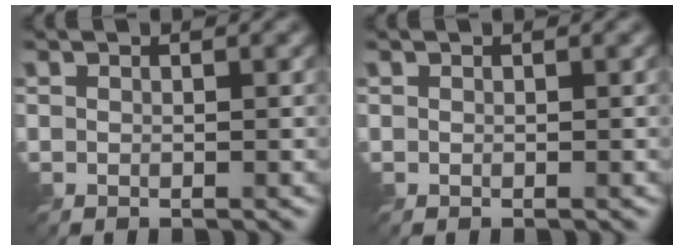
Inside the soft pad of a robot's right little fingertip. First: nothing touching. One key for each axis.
{"total": 0.0}